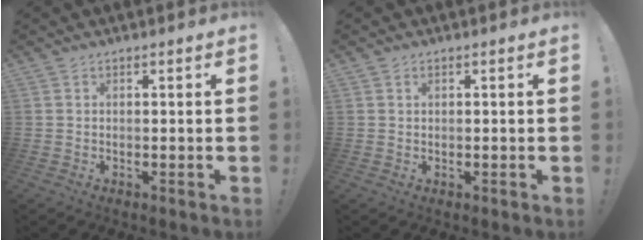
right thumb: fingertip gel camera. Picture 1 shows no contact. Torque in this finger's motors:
{"motor_torque": [0.08, 0.15, -0.01, -0.05, -0.01]}